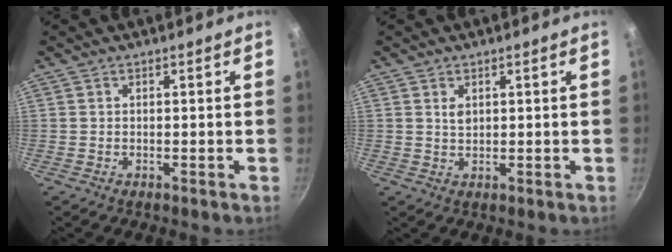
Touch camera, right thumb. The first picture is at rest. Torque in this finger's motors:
{"motor_torque": [0.09, 0.05, 0.40, 0.10, 0.08]}